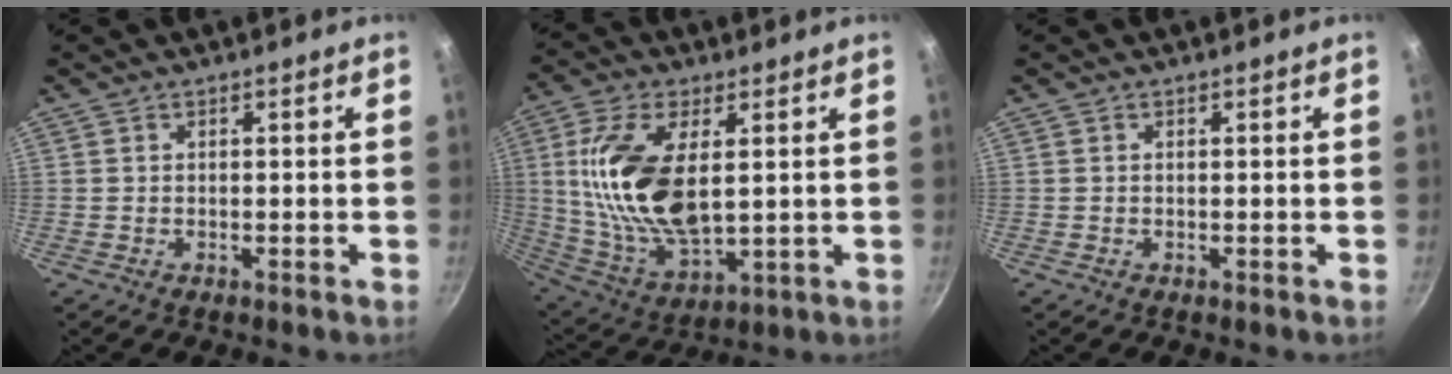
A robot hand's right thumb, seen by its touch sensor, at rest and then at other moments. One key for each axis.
{"total": 18.6, "fx": 2.7, "fy": 9.1, "fz": 16.0, "tx": -0.325, "ty": -0.016, "tz": 0.062}
{"total": 0.0}